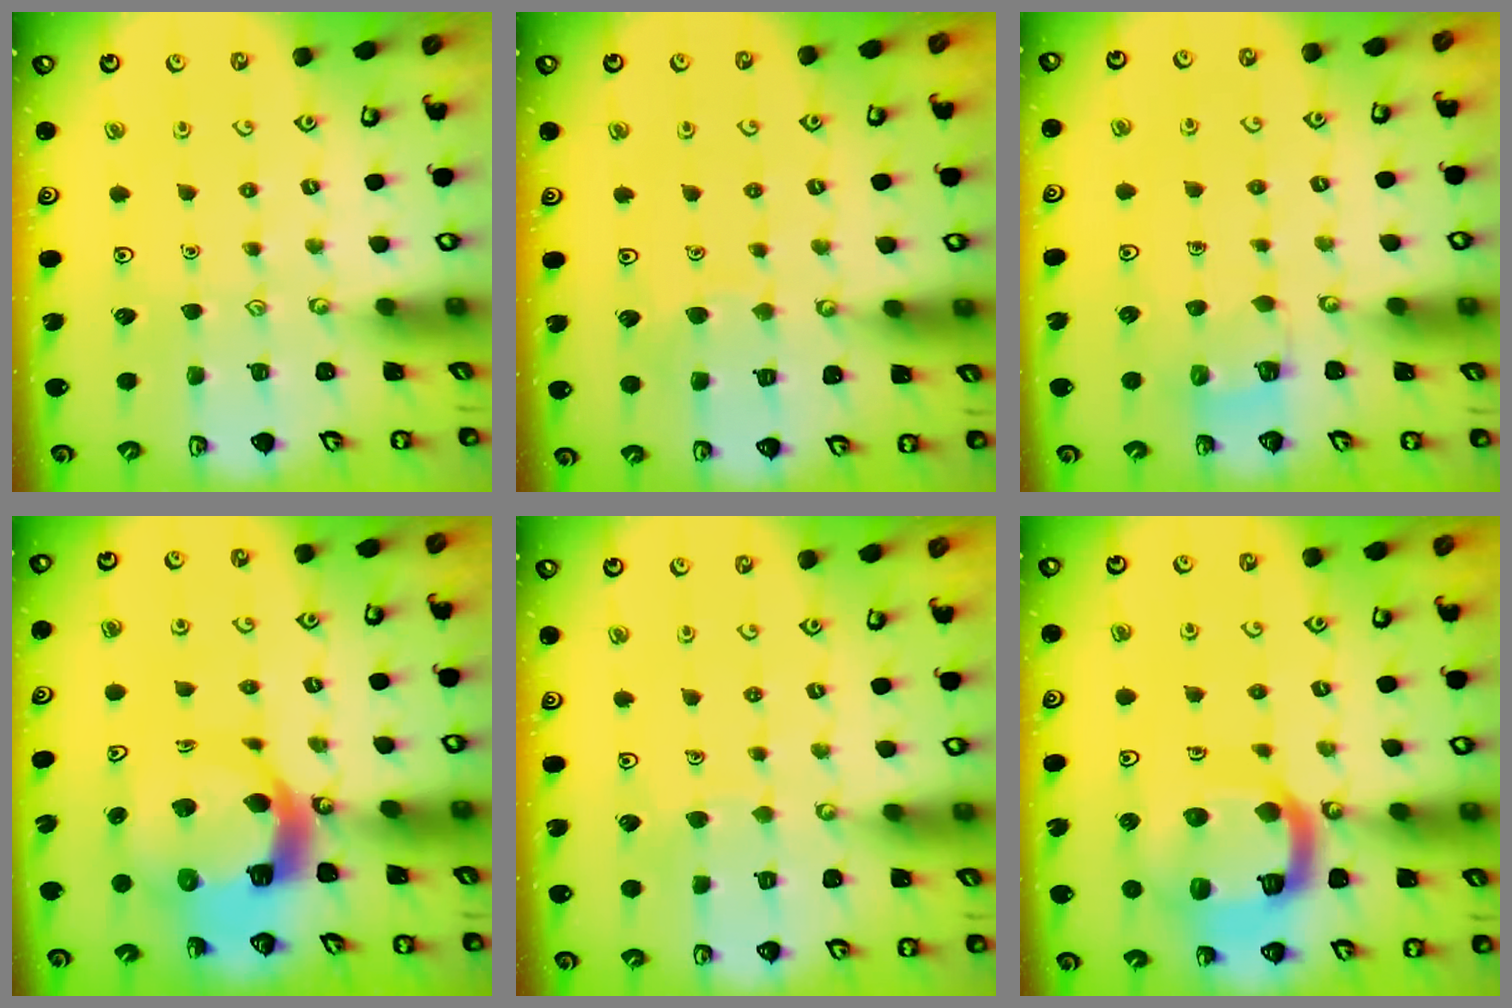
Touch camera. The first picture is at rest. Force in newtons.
{"total": 6.3, "press": 6.3, "slide": 0.5}
{"total": 4.6, "press": 4.6, "slide": 0.3}
{"total": 12.6, "press": 12.5, "slide": 1.5}
{"total": 2.7, "press": 2.7, "slide": 0.1}
{"total": 18.4, "press": 18.3, "slide": 1.9}